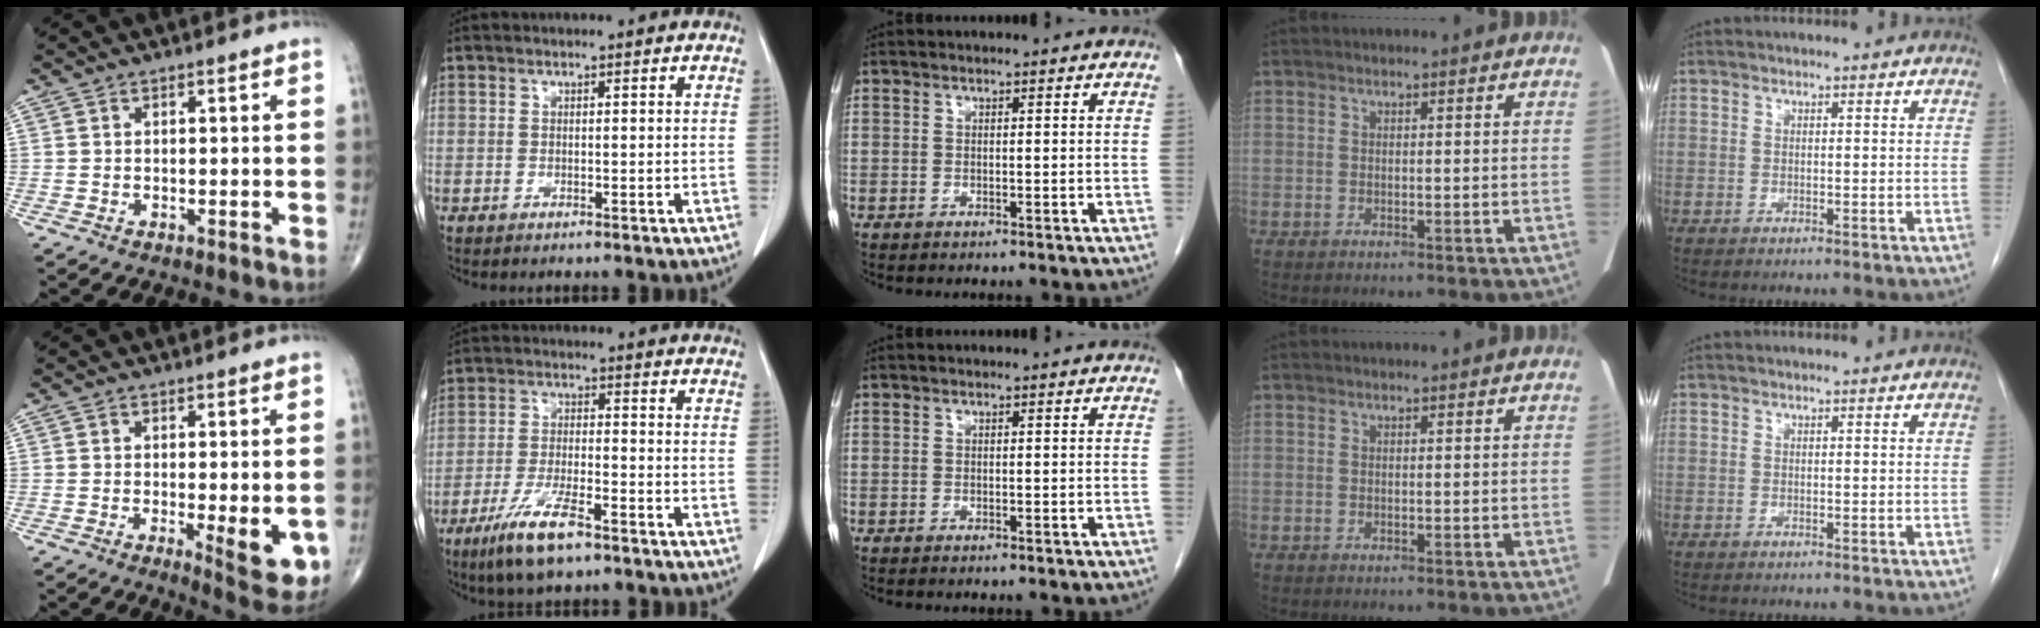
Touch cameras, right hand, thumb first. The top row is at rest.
{"thumb": {"total": 8.0, "force": [-1.5, 2.8, 7.3], "torque": [-0.086, -0.019, -0.014]}, "index": {"total": 9.8, "force": [-6.4, 2.2, 7.1], "torque": [-0.142, -0.017, -0.112]}}